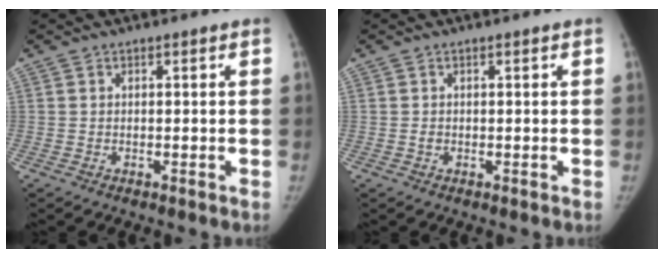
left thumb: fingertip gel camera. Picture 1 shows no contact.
{"total": 0.6, "force": [-0.1, 0.5, 0.4], "torque": [-0.004, 0.001, -0.002]}